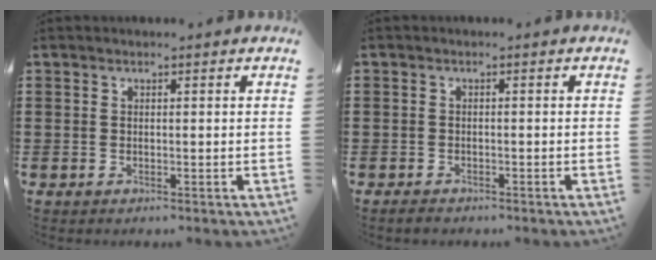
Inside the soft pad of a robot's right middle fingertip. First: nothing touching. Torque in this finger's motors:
{"motor_torque": [2.14, 0.00, -0.01, -0.04]}